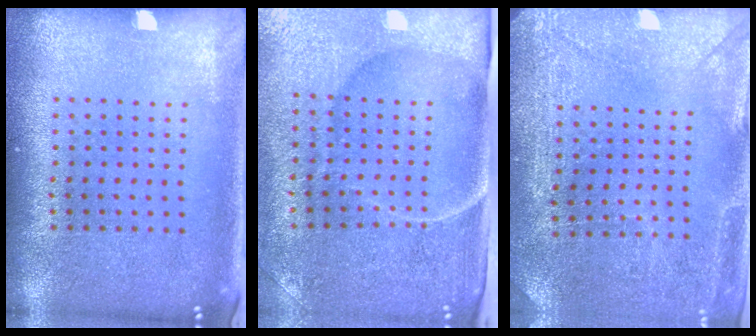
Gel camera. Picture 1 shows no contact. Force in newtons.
{"total": 4.7, "press": 4.0, "slide": 2.5}
{"total": 2.9, "press": 2.8, "slide": 0.6}